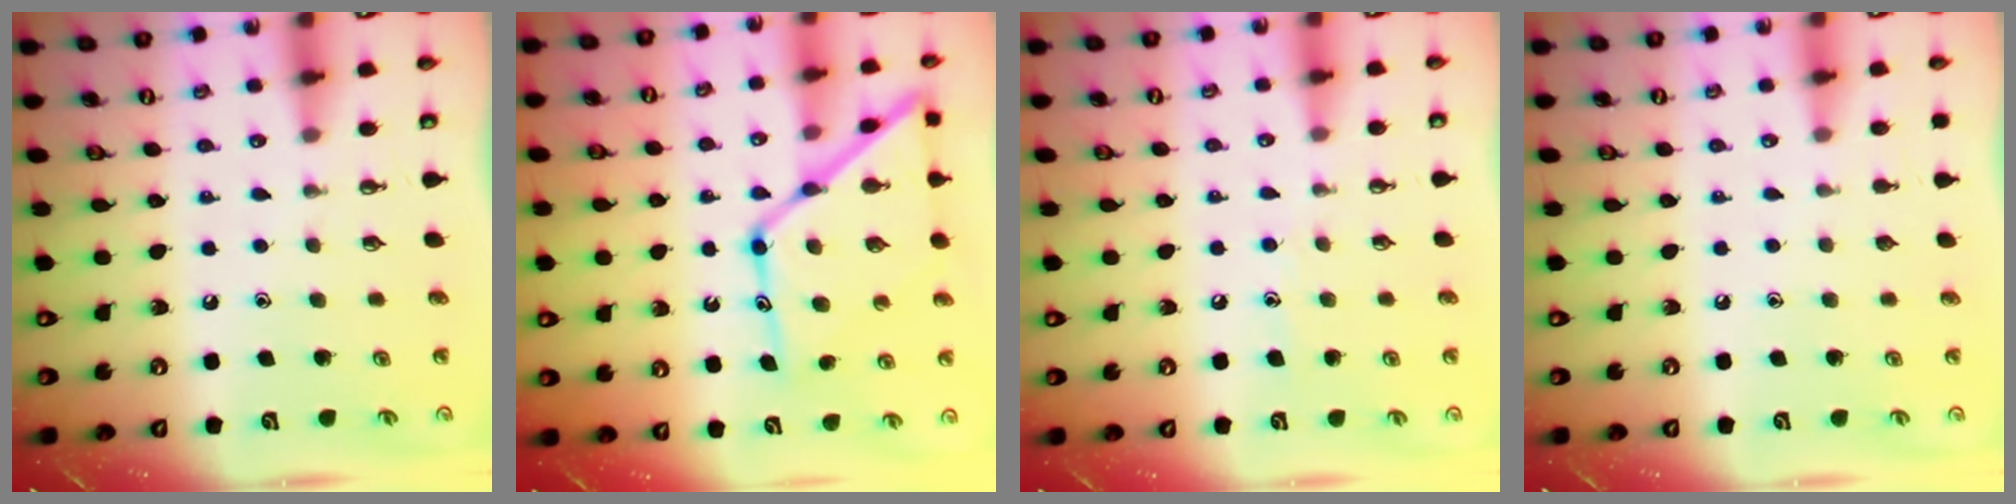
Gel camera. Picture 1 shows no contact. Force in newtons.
{"total": 17.9, "press": 17.8, "slide": 1.7}
{"total": 4.9, "press": 4.9, "slide": 0.6}
{"total": 0.0}